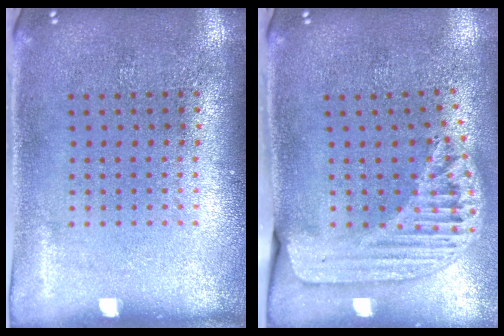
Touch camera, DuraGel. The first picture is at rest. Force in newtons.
{"total": 1.7, "press": 1.5, "slide": 0.7}